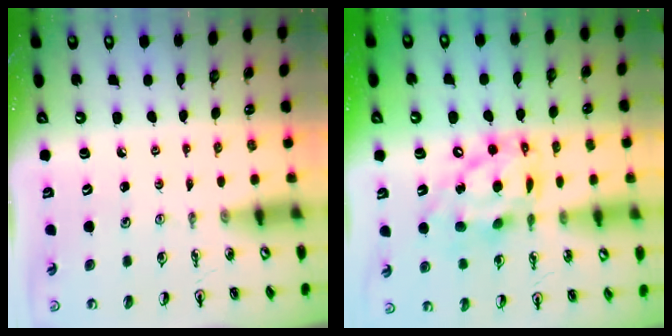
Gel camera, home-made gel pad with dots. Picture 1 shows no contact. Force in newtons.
{"total": 15.1, "press": 15.1, "slide": 1.3}